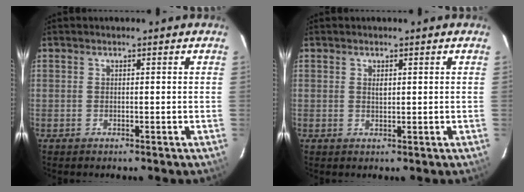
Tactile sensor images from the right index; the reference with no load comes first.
{"total": 1.0, "force": [0.4, 0.6, 0.8], "torque": [-0.012, 0.002, 0.007]}